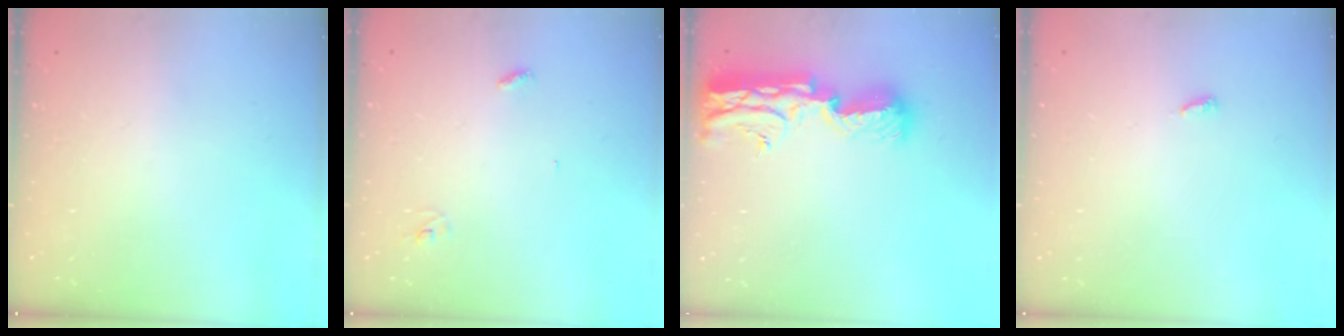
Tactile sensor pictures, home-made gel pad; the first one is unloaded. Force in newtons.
{"total": 2.8, "press": 2.8, "slide": 0.3}
{"total": 20.1, "press": 19.4, "slide": 5.5}
{"total": 2.5, "press": 2.5, "slide": 0.2}